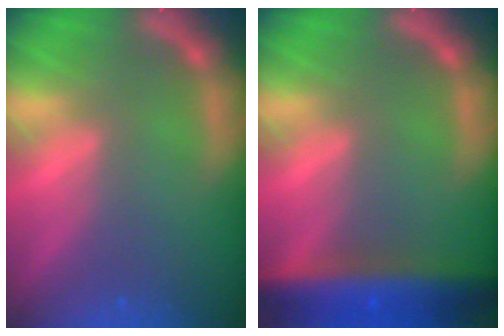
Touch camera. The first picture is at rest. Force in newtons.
{"total": 8.5}